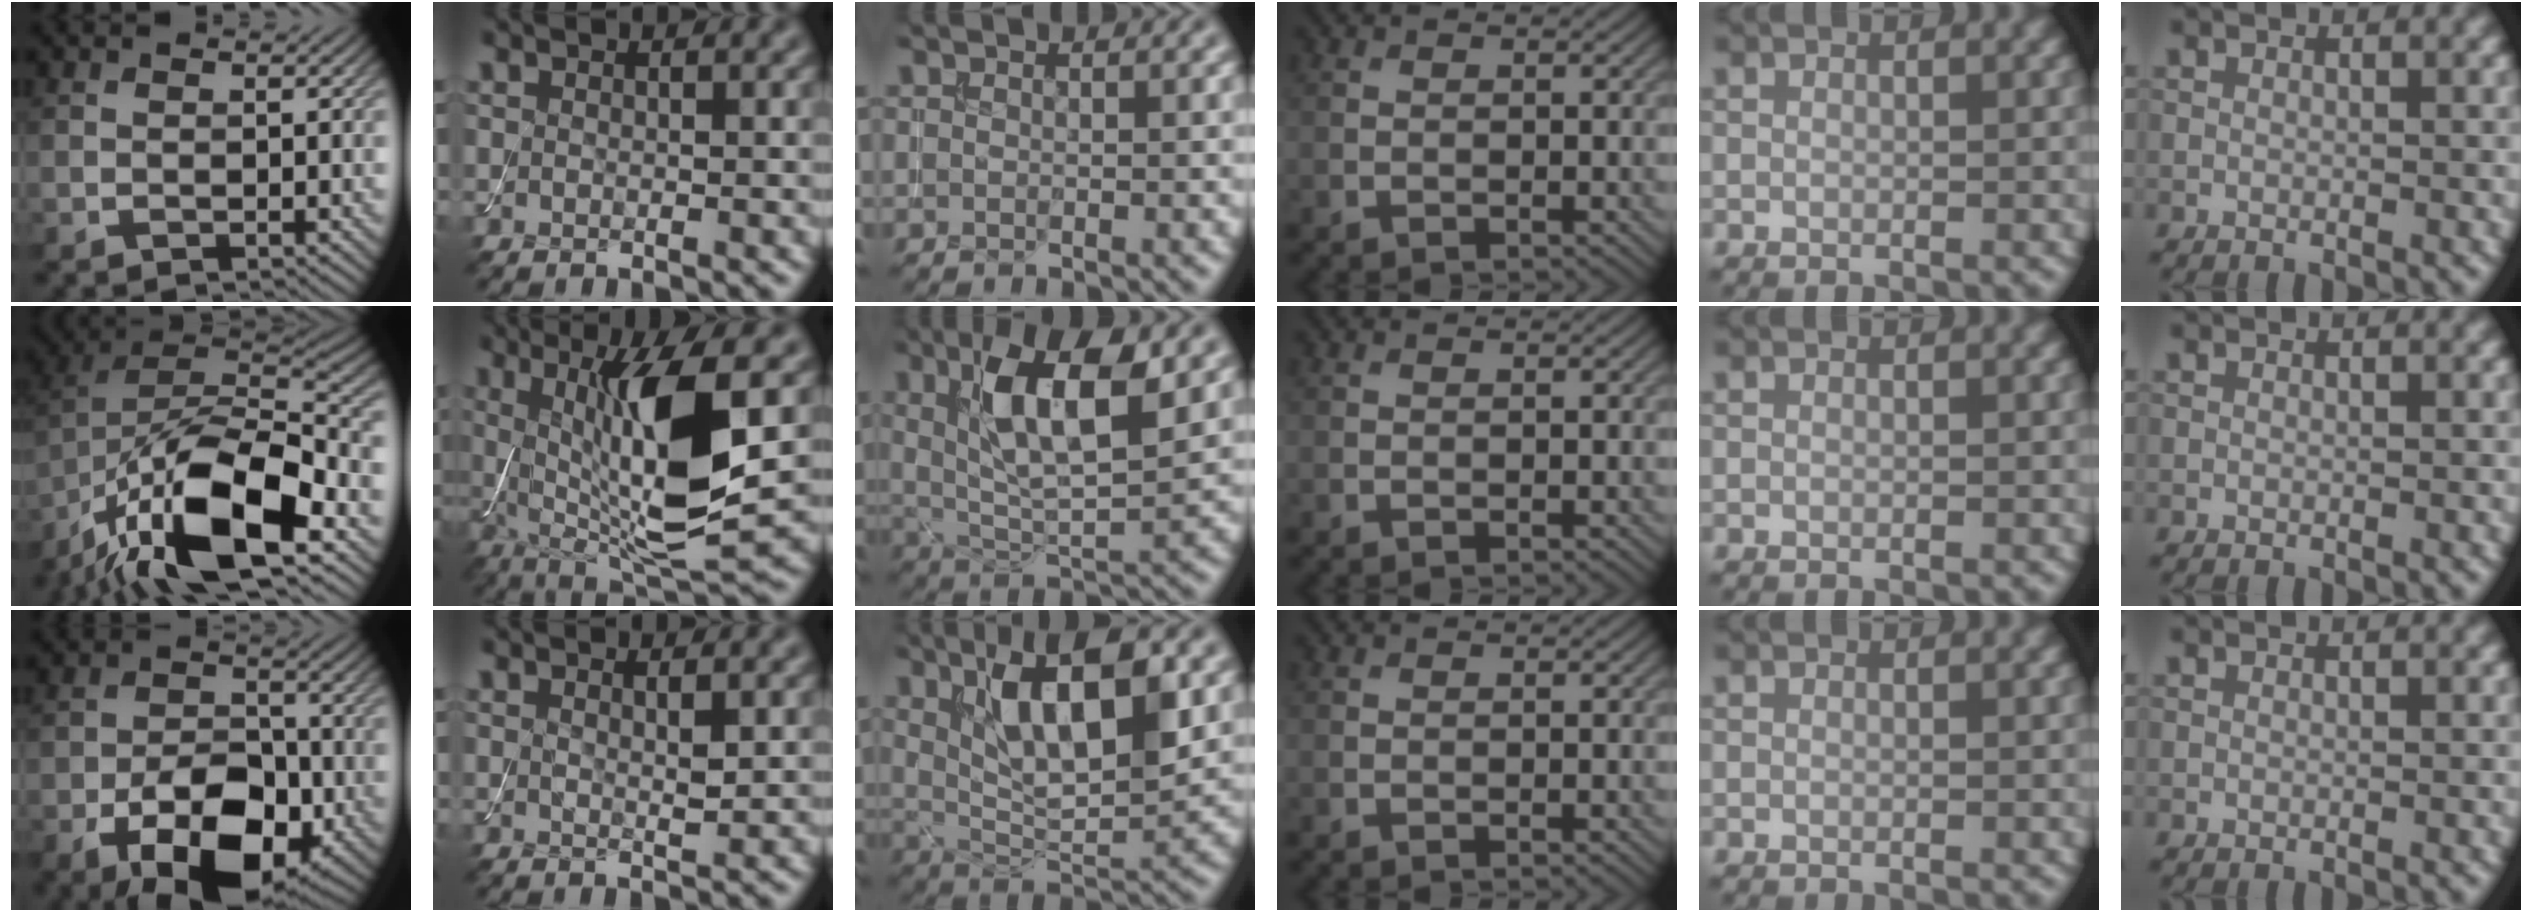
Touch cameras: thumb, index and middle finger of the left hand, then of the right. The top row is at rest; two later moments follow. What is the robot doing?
{"motion": "assemble", "object": "toy tower of hanoi"}